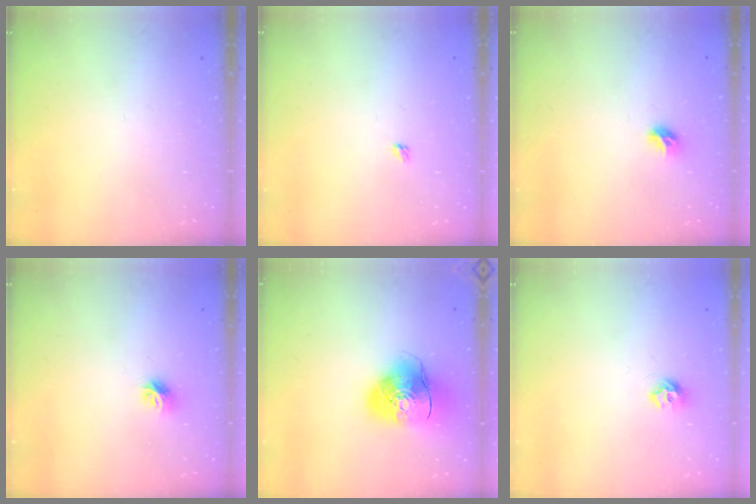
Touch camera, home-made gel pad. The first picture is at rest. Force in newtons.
{"total": 2.4, "press": 2.4, "slide": 0.4}
{"total": 5.4, "press": 5.4, "slide": 0.5}
{"total": 7.4, "press": 7.3, "slide": 0.6}
{"total": 12.8, "press": 12.6, "slide": 2.1}
{"total": 7.6, "press": 7.6, "slide": 0.8}